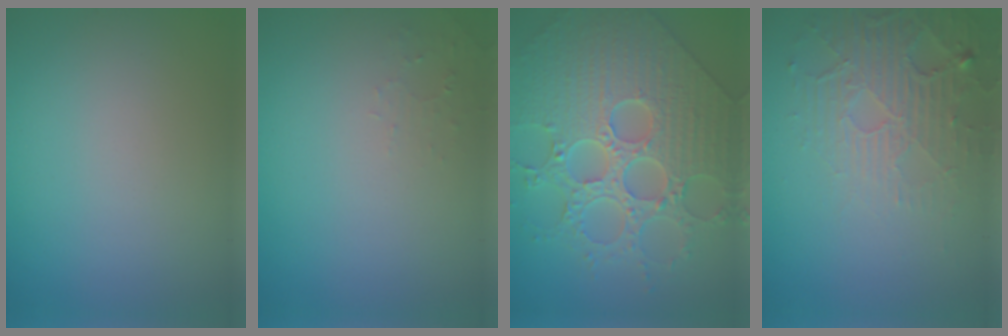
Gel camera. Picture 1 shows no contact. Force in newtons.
{"total": 0.9, "press": 0.9, "slide": 0.2}
{"total": 9.4, "press": 7.0, "slide": 6.2}
{"total": 5.4, "press": 3.4, "slide": 4.2}